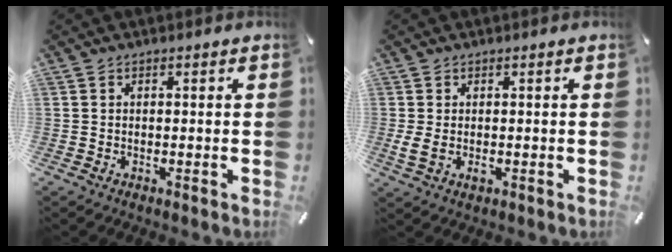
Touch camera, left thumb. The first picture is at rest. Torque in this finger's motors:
{"motor_torque": [-0.28, 0.86, -0.03, -0.02, 0.06]}